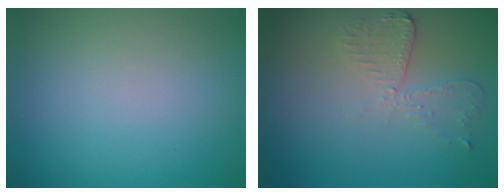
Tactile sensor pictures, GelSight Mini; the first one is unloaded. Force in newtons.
{"total": 2.7, "press": 2.4, "slide": 1.2}